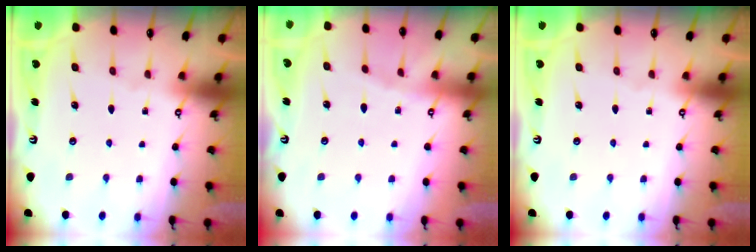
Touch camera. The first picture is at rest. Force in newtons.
{"total": 3.3, "press": 3.3, "slide": 0.6}
{"total": 0.0}